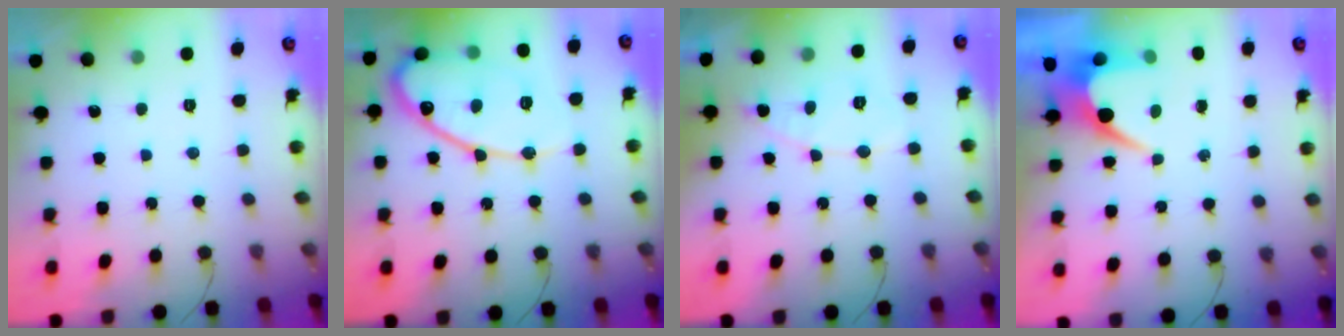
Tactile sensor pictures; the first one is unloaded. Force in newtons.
{"total": 18.4, "press": 18.3, "slide": 1.4}
{"total": 6.5, "press": 6.5, "slide": 0.4}
{"total": 7.4, "press": 7.4, "slide": 0.3}